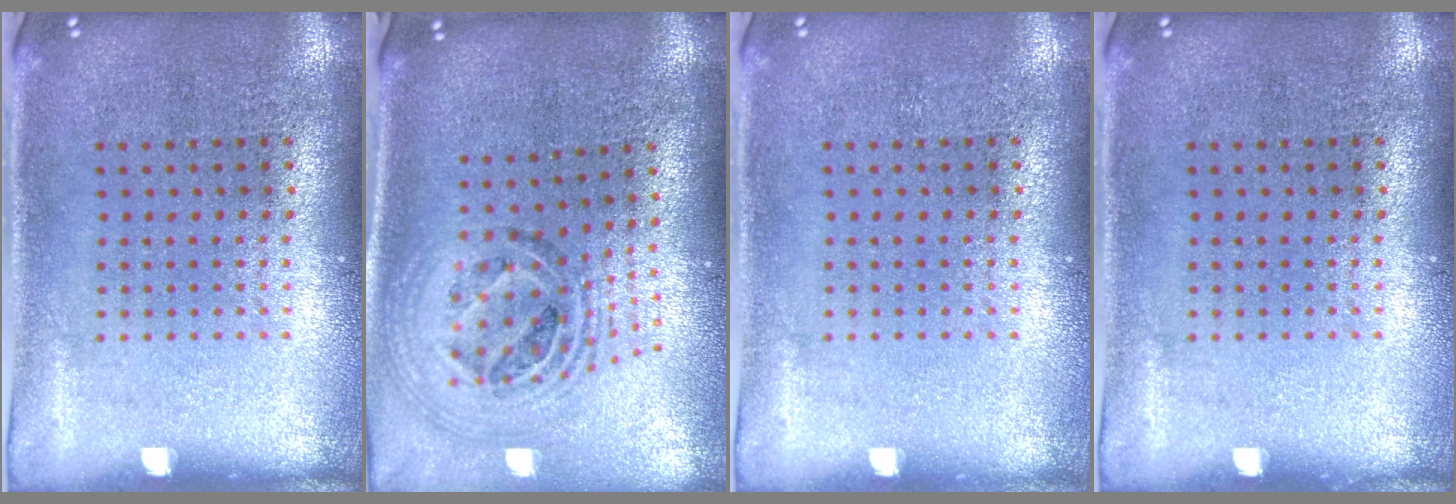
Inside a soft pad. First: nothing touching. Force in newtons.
{"total": 1.7, "press": 1.5, "slide": 0.8}
{"total": 0.0}
{"total": 0.0}